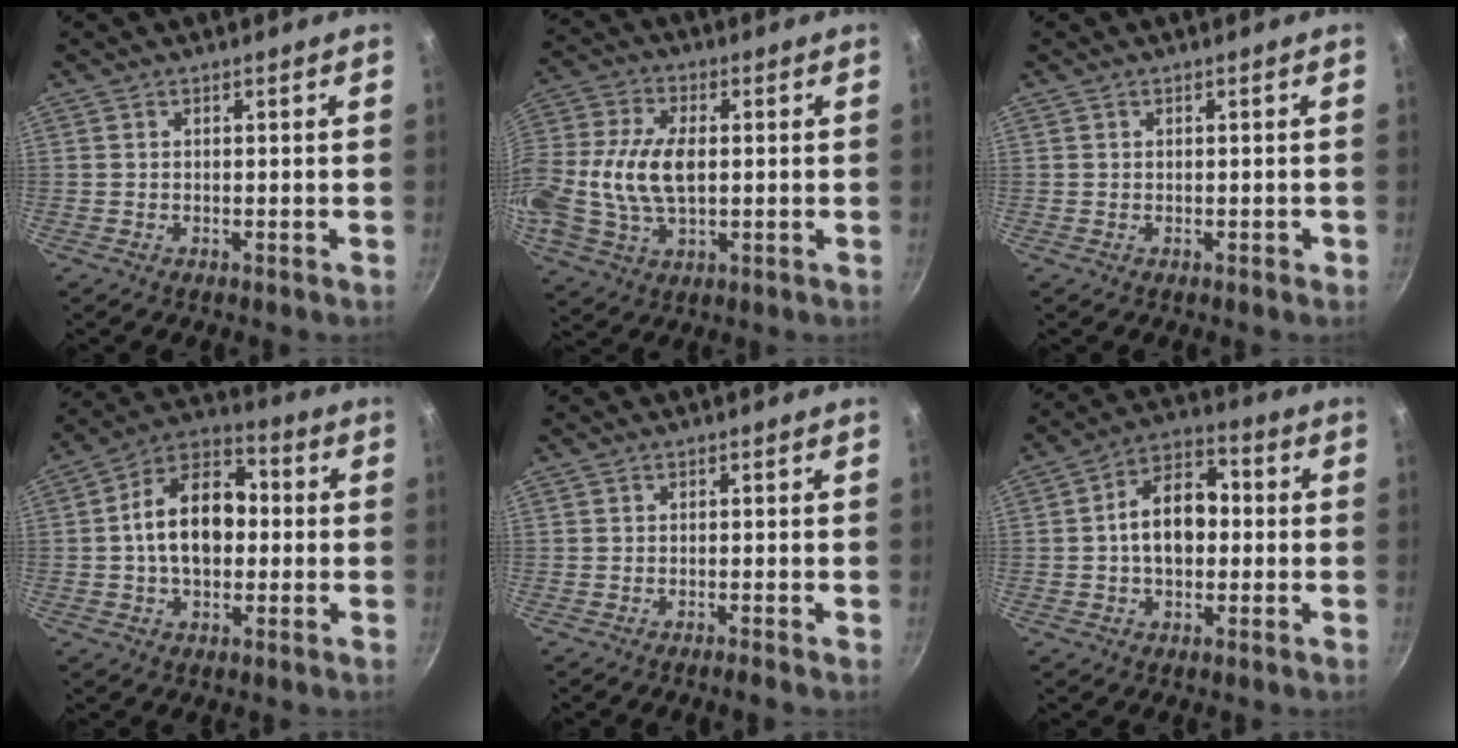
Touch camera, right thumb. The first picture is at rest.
{"total": 15.2, "force": [0.0, 9.1, 12.2], "torque": [-0.252, 0.020, -0.007]}
{"total": 0.5, "force": [-0.1, 0.4, 0.3], "torque": [0.003, 0.004, 0.000]}
{"total": 15.1, "force": [0.0, 10.1, 11.3], "torque": [-0.150, 0.035, -0.016]}
{"total": 0.9, "force": [-0.7, -0.2, 0.5], "torque": [-0.024, 0.006, -0.011]}
{"total": 11.9, "force": [0.0, 8.0, 8.9], "torque": [-0.108, 0.034, -0.014]}